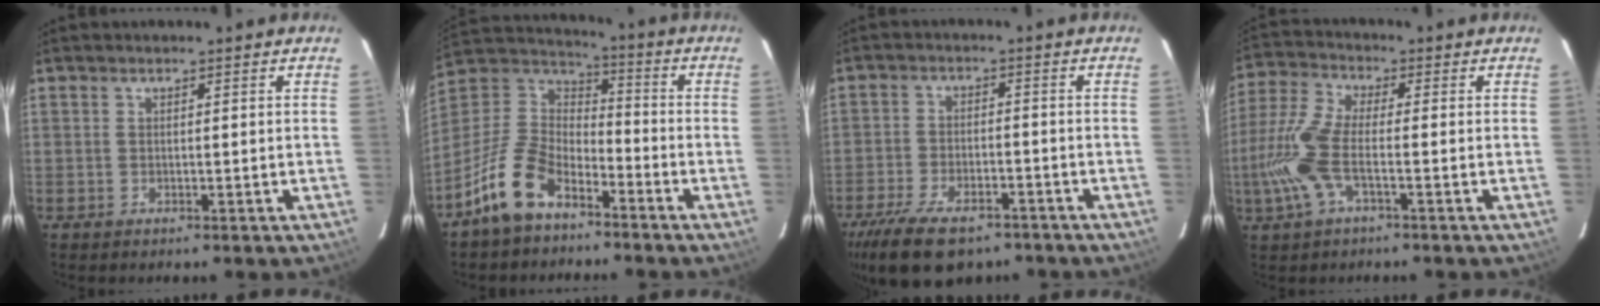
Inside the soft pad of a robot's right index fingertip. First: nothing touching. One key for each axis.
{"total": 13.9, "fx": -8.8, "fy": 7.2, "fz": 7.9, "tx": -0.176, "ty": 0.018, "tz": -0.168}
{"total": 15.6, "fx": -10.9, "fy": 6.9, "fz": 8.7, "tx": -0.197, "ty": -0.027, "tz": -0.180}
{"total": 10.6, "fx": -3.0, "fy": 3.4, "fz": 9.6, "tx": -0.226, "ty": 0.001, "tz": -0.064}